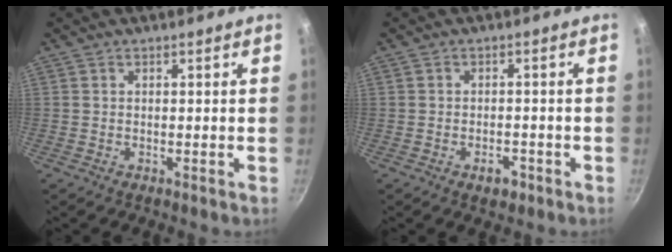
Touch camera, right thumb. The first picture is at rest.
{"total": 3.0, "force": [-1.7, 1.7, 1.8], "torque": [-0.017, 0.016, -0.021]}